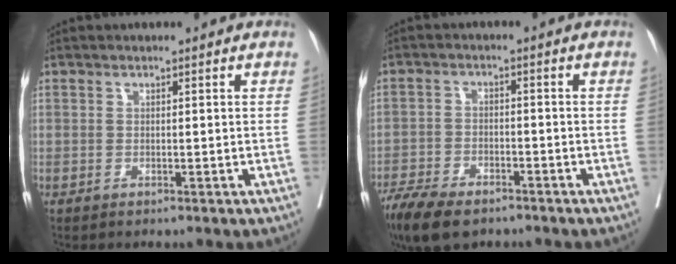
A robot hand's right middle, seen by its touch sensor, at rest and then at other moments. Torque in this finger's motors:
{"motor_torque": [0.11, -0.23, 0.16, 0.09]}